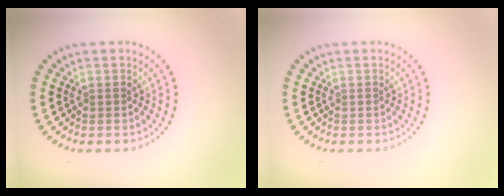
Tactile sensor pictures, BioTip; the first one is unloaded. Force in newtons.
{"total": 0.0}